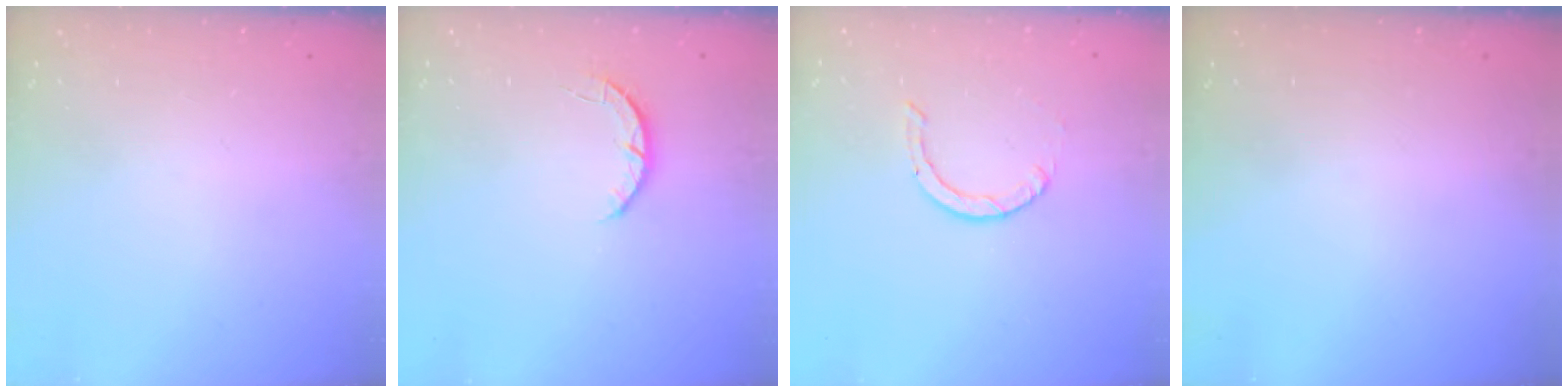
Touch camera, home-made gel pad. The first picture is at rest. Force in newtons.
{"total": 3.3, "press": 3.3, "slide": 0.5}
{"total": 0.9, "press": 0.9, "slide": 0.1}
{"total": 0.0}